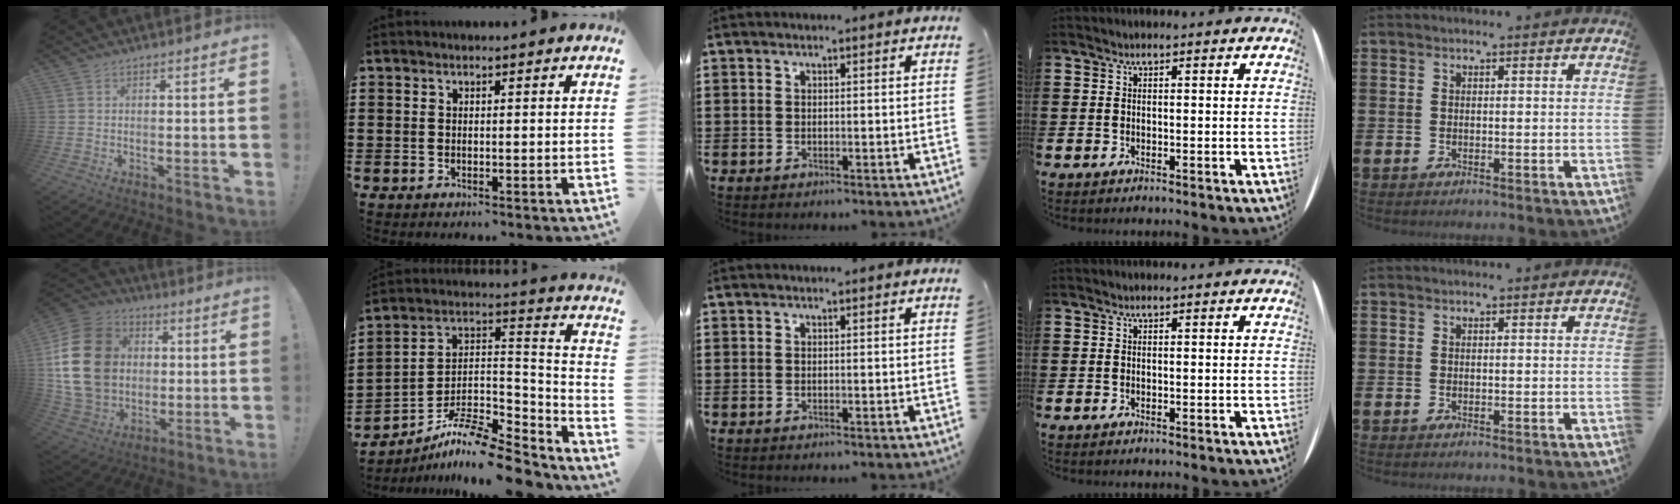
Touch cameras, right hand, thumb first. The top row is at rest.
{"thumb": {"total": 22.9, "force": [2.4, 18.0, 13.9], "torque": [-0.249, 0.012, 0.058]}, "index": {"total": 10.5, "force": [-9.0, 2.2, 5.1], "torque": [-0.100, 0.014, -0.181]}}